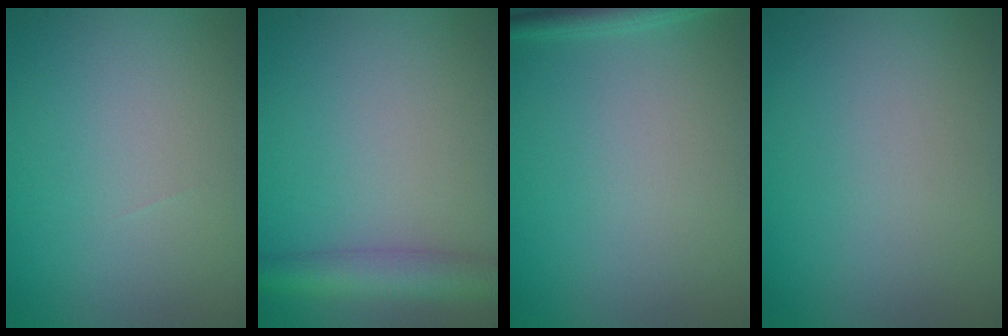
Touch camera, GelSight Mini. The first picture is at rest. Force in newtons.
{"total": 4.2, "press": 4.2, "slide": 0.1}
{"total": 1.6, "press": 1.6, "slide": 0.1}
{"total": 0.0}